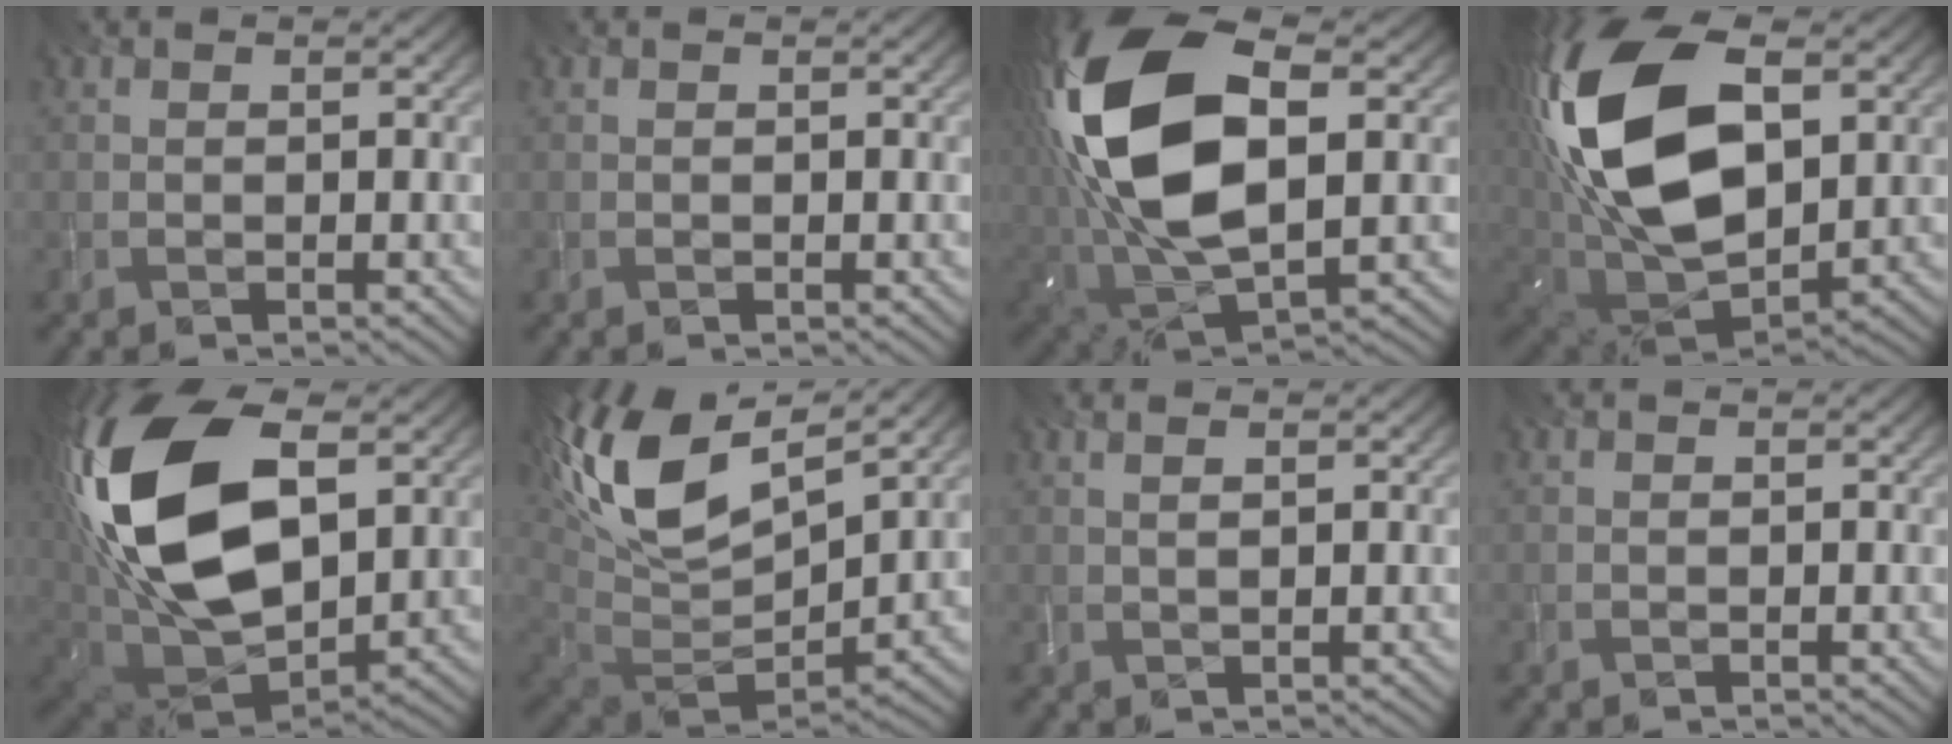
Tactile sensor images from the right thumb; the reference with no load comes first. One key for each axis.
{"total": 0.0}
{"total": 18.9, "fx": 3.2, "fy": 10.5, "fz": 15.4, "tx": -0.342, "ty": 0.005, "tz": 0.060}
{"total": 21.2, "fx": 5.3, "fy": 12.2, "fz": 16.5, "tx": -0.367, "ty": 0.017, "tz": 0.095}
{"total": 22.3, "fx": 5.9, "fy": 13.1, "fz": 17.1, "tx": -0.389, "ty": 0.013, "tz": 0.110}
{"total": 17.3, "fx": 7.5, "fy": 8.5, "fz": 13.1, "tx": -0.314, "ty": 0.028, "tz": 0.137}
{"total": 1.2, "fx": 0.6, "fy": 0.1, "fz": 1.0, "tx": -0.019, "ty": 0.002, "tz": 0.014}
{"total": 0.0}